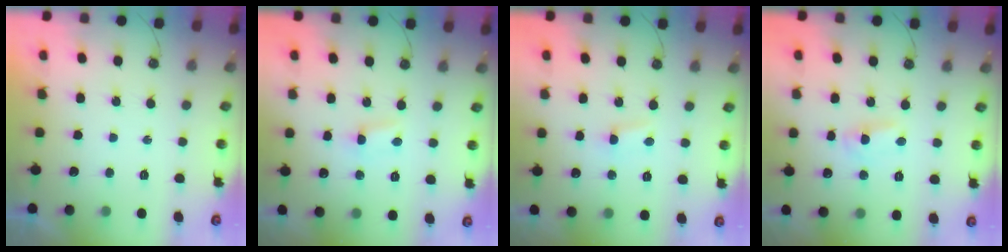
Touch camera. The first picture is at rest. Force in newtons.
{"total": 2.1, "press": 2.1, "slide": 0.3}
{"total": 1.2, "press": 1.1, "slide": 0.2}
{"total": 1.8, "press": 1.8, "slide": 0.3}